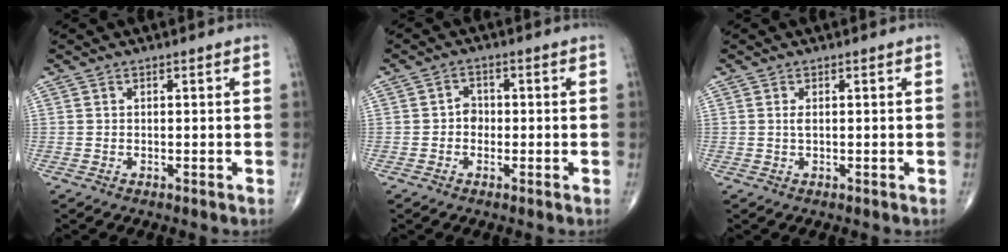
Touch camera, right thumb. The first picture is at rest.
{"total": 2.5, "force": [-0.4, 2.1, 1.2], "torque": [-0.001, 0.008, -0.014]}
{"total": 0.9, "force": [0.2, 0.3, 0.9], "torque": [-0.021, -0.001, 0.005]}